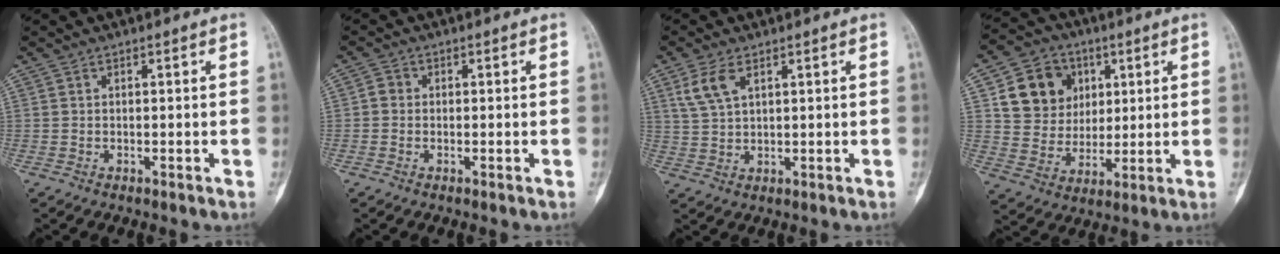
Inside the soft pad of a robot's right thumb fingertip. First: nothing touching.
{"total": 1.7, "force": [-0.2, 1.5, 0.8], "torque": [-0.008, 0.004, -0.009]}
{"total": 5.4, "force": [2.7, 2.6, 3.9], "torque": [-0.086, 0.000, 0.062]}
{"total": 13.2, "force": [4.4, 11.4, 5.0], "torque": [-0.048, -0.006, 0.082]}